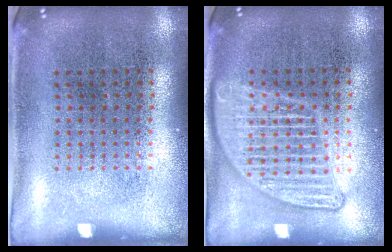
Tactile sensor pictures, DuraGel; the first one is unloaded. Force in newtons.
{"total": 2.1, "press": 2.1, "slide": 0.2}